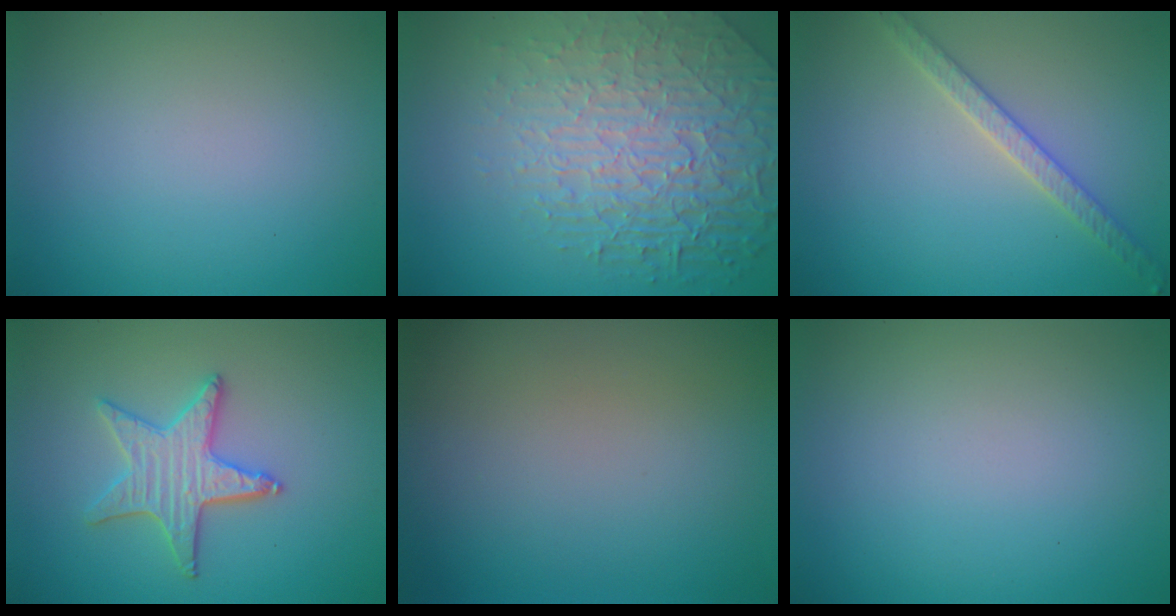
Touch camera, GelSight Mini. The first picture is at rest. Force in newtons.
{"total": 8.3, "press": 6.0, "slide": 5.7}
{"total": 2.9, "press": 2.8, "slide": 0.6}
{"total": 3.7, "press": 3.6, "slide": 0.8}
{"total": 0.0}
{"total": 0.0}